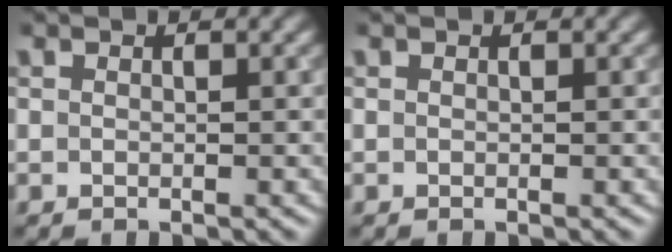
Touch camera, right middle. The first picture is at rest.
{"total": 0.0}